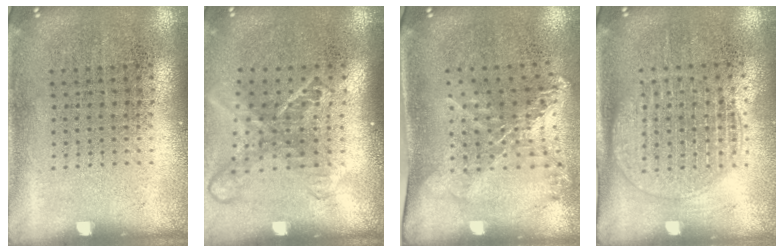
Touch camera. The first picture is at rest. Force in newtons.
{"total": 1.8, "press": 1.3, "slide": 1.2}
{"total": 1.5, "press": 1.3, "slide": 0.8}
{"total": 1.6, "press": 1.4, "slide": 0.8}